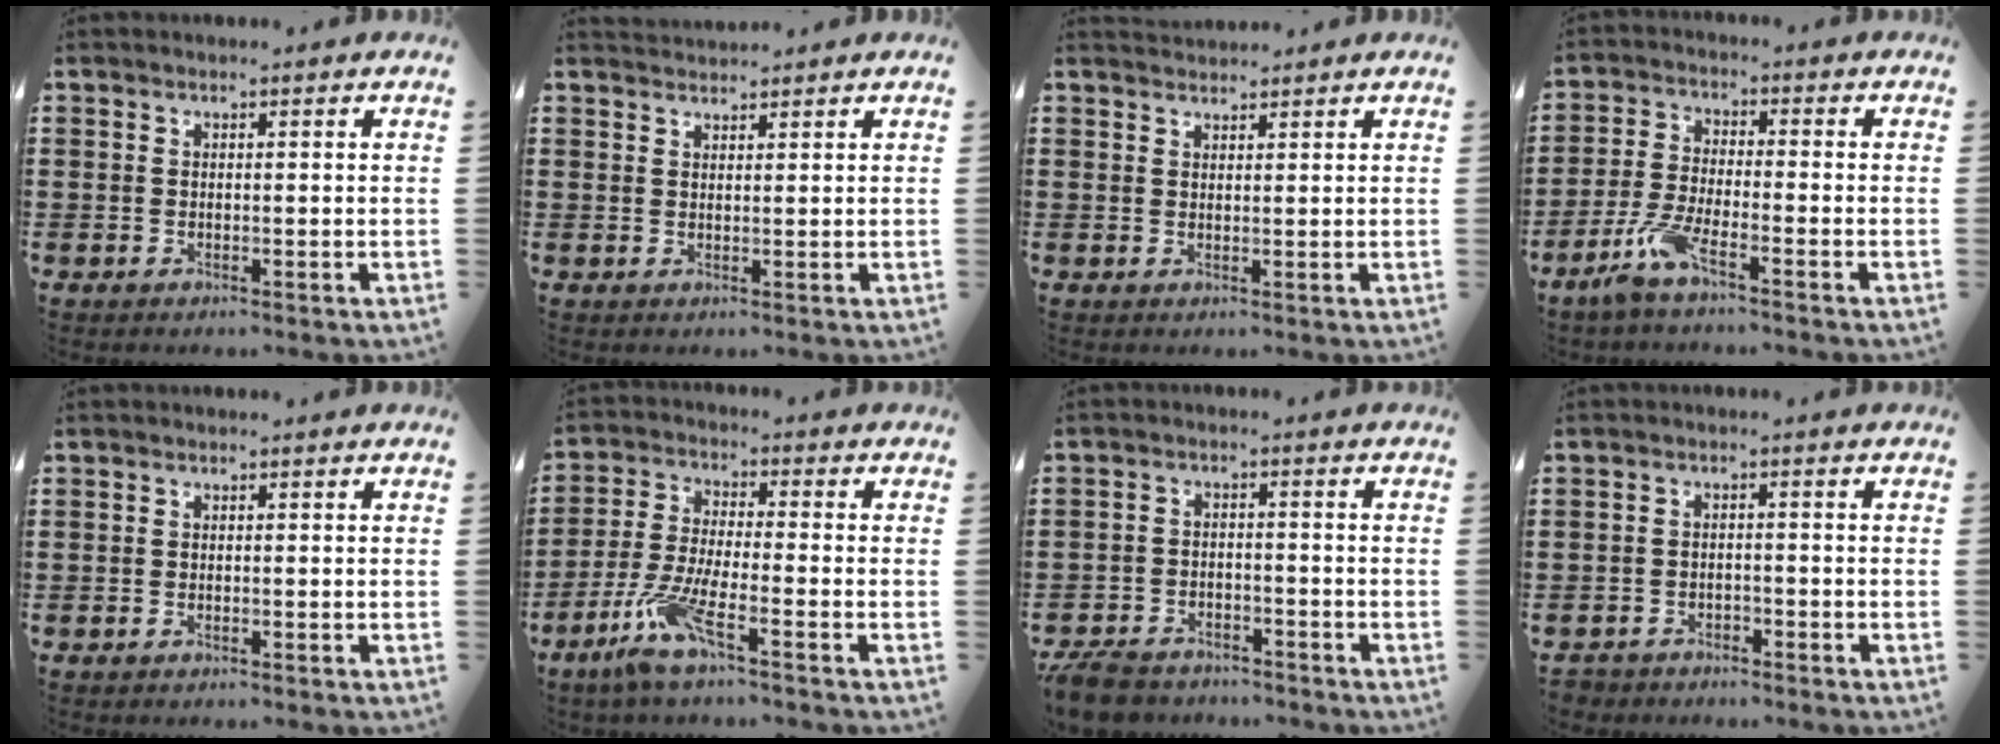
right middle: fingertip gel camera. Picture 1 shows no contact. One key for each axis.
{"total": 1.6, "fx": 1.6, "fy": 0.1, "fz": -0.3, "tx": 0.000, "ty": 0.002, "tz": 0.033}
{"total": 1.6, "fx": 1.6, "fy": 0.2, "fz": -0.1, "tx": -0.001, "ty": 0.002, "tz": 0.031}
{"total": 5.6, "fx": -3.8, "fy": 0.7, "fz": 4.0, "tx": -0.101, "ty": -0.016, "tz": -0.076}
{"total": 0.0}
{"total": 7.3, "fx": -4.7, "fy": 0.9, "fz": 5.4, "tx": -0.129, "ty": -0.016, "tz": -0.094}
{"total": 4.9, "fx": -4.7, "fy": 1.1, "fz": 1.0, "tx": -0.034, "ty": 0.003, "tz": -0.096}
{"total": 2.0, "fx": -1.9, "fy": 0.6, "fz": 0.0, "tx": -0.007, "ty": -0.001, "tz": -0.041}